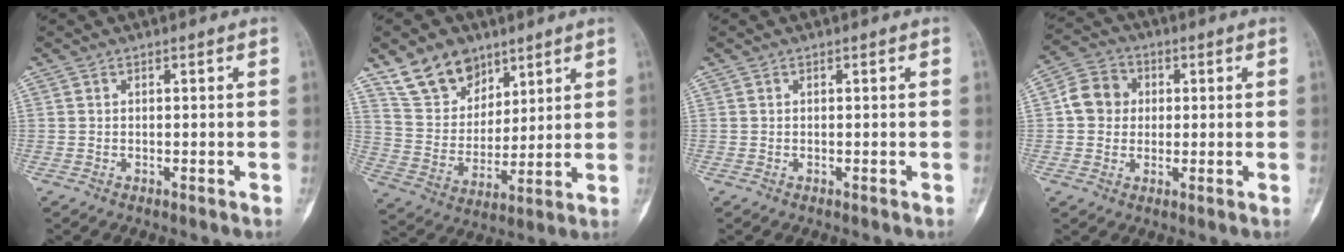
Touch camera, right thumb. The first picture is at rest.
{"total": 12.6, "force": [8.7, 8.0, 4.3], "torque": [-0.043, -0.046, 0.170]}
{"total": 0.0}
{"total": 7.3, "force": [0.6, 6.6, 3.2], "torque": [-0.039, 0.013, -0.001]}